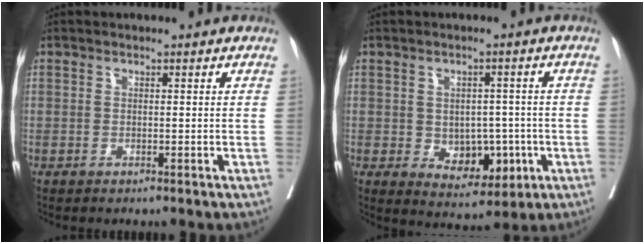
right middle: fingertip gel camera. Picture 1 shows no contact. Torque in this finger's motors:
{"motor_torque": [0.61, -0.23, 0.13, 0.03]}